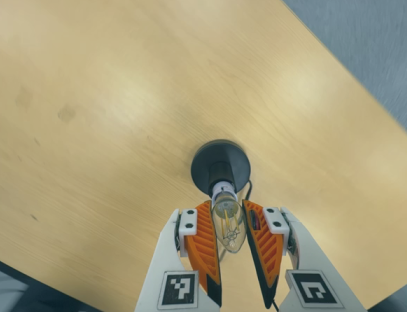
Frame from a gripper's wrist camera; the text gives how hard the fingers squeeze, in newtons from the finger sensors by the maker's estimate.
{"total": 10.4, "left": 10.1, "right": 10.7}